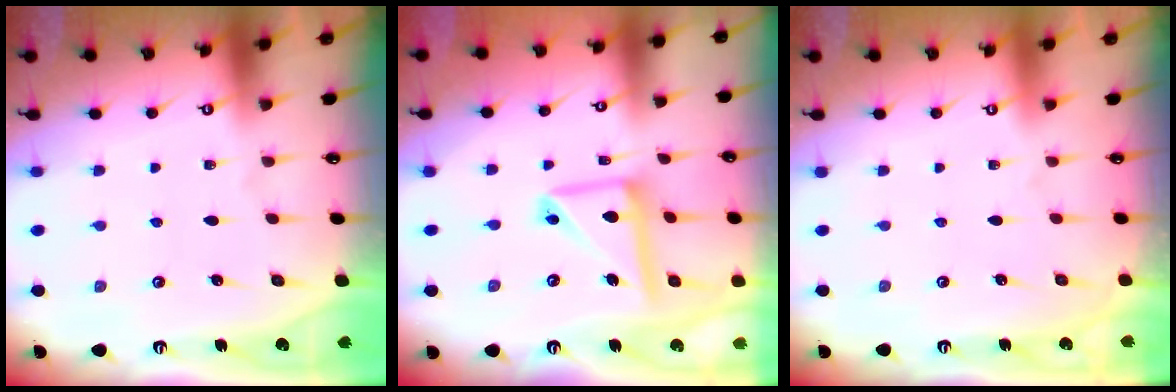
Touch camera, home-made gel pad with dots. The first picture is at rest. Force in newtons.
{"total": 14.2, "press": 14.1, "slide": 1.4}
{"total": 0.0}